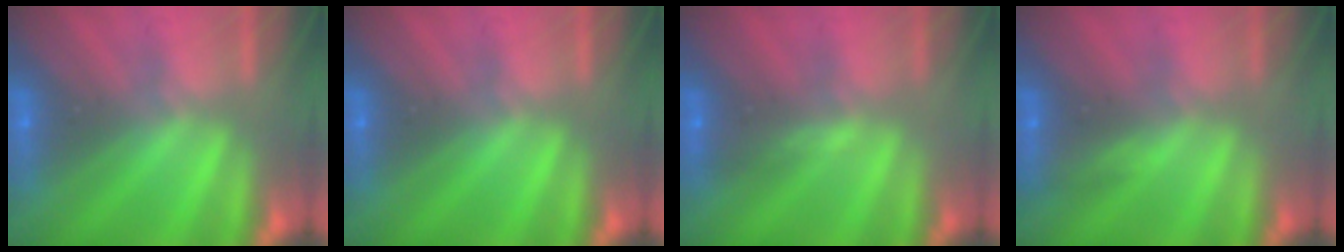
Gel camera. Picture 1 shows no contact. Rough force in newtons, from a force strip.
{"total": 0.0}
{"total": 3.1}
{"total": 2.8}